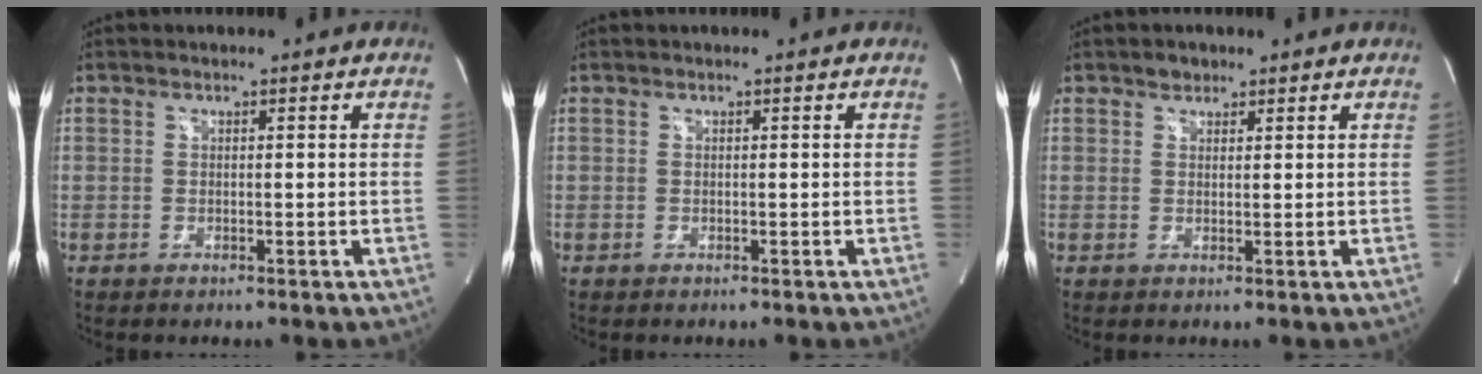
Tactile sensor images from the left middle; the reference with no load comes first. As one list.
[{"total": 0.0}, {"total": 1.6, "force": [1.2, 1.0, 0.3], "torque": [-0.005, -0.002, 0.017]}]